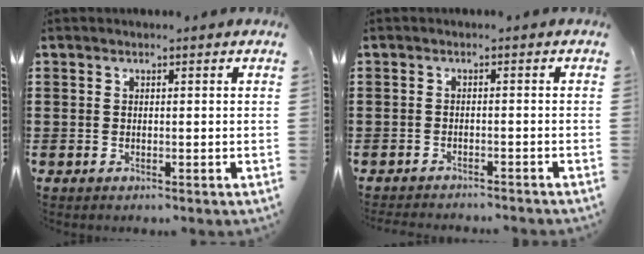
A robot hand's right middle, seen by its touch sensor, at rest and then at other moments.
{"total": 1.6, "force": [-1.6, -0.1, 0.0], "torque": [-0.005, 0.000, -0.033]}